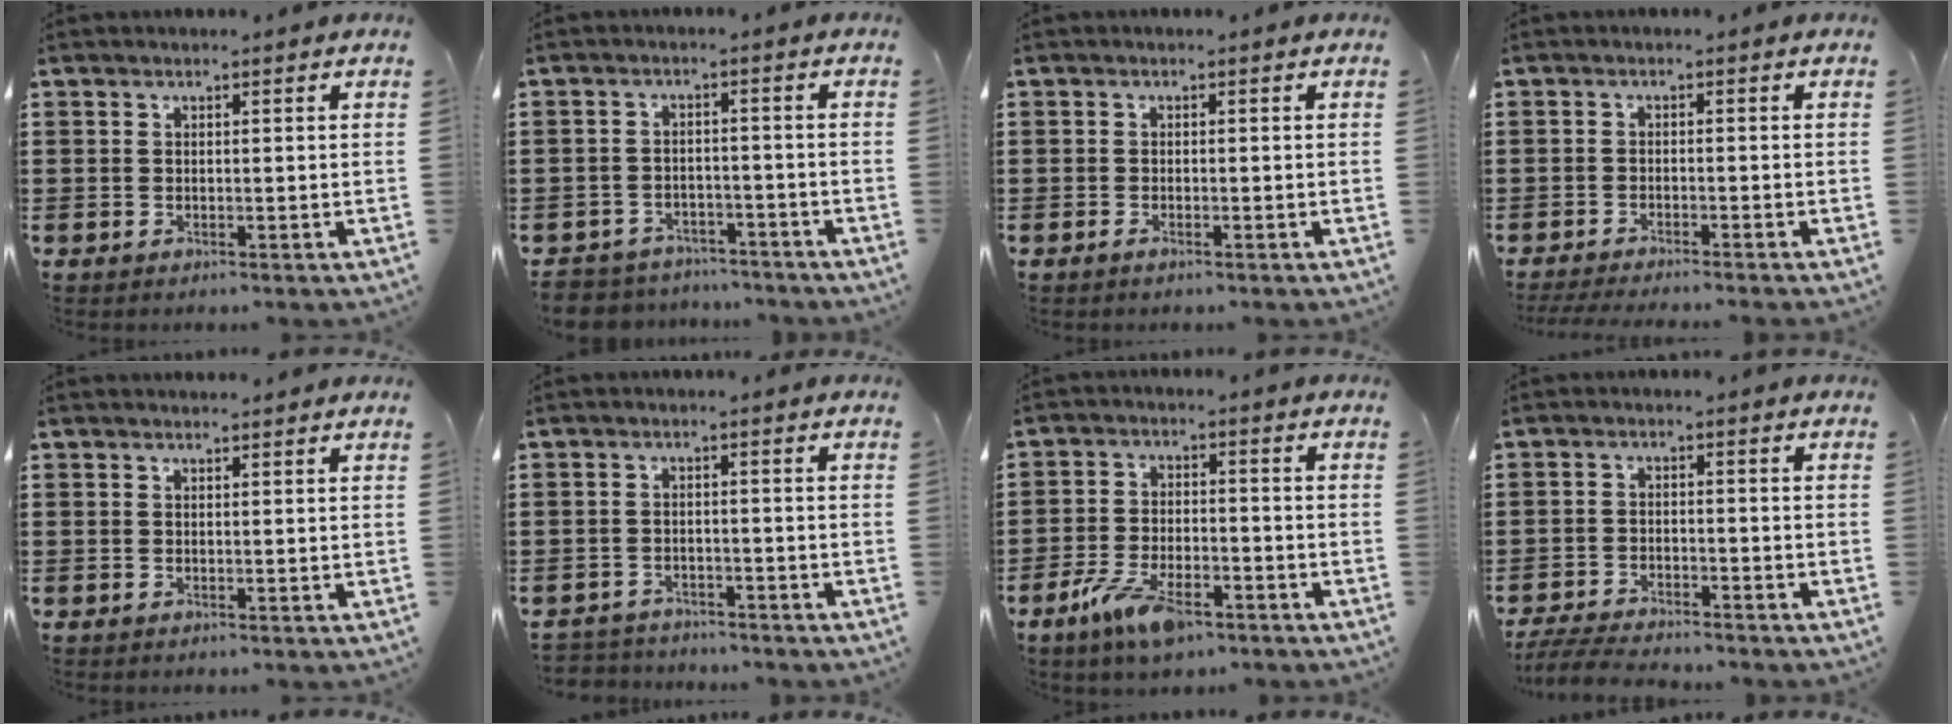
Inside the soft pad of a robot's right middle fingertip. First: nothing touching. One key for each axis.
{"total": 3.8, "fx": -3.7, "fy": 0.7, "fz": -0.2, "tx": -0.013, "ty": -0.002, "tz": -0.082}
{"total": 0.6, "fx": -0.4, "fy": 0.1, "fz": 0.5, "tx": -0.011, "ty": -0.004, "tz": -0.007}
{"total": 2.1, "fx": -1.9, "fy": -0.3, "fz": 0.7, "tx": -0.011, "ty": -0.001, "tz": -0.037}
{"total": 0.6, "fx": 0.6, "fy": 0.0, "fz": 0.0, "tx": 0.005, "ty": -0.003, "tz": 0.010}
{"total": 2.5, "fx": -2.5, "fy": 0.4, "fz": -0.2, "tx": -0.005, "ty": -0.003, "tz": -0.055}
{"total": 7.3, "fx": -4.5, "fy": 2.6, "fz": 5.1, "tx": -0.104, "ty": 0.000, "tz": -0.082}
{"total": 4.5, "fx": -4.3, "fy": 0.3, "fz": 1.2, "tx": -0.033, "ty": -0.008, "tz": -0.089}